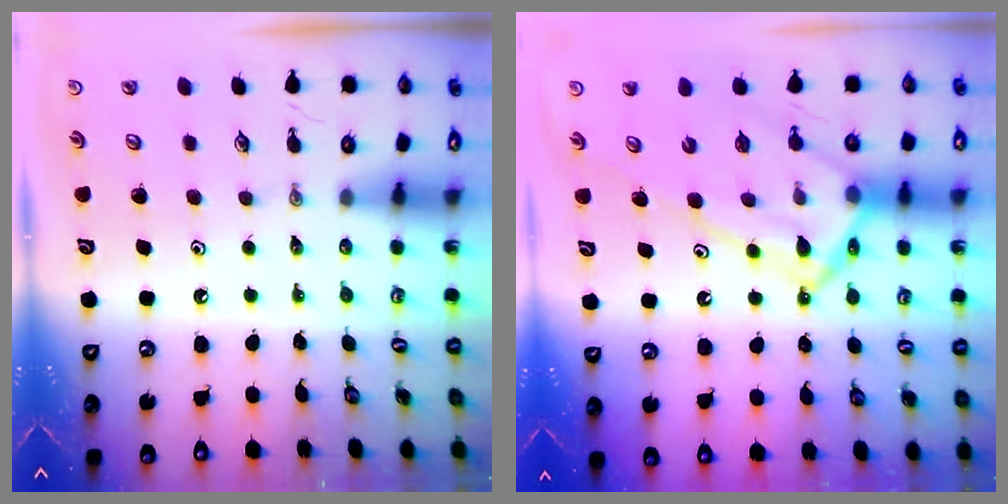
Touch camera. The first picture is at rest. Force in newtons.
{"total": 15.9, "press": 15.8, "slide": 1.8}